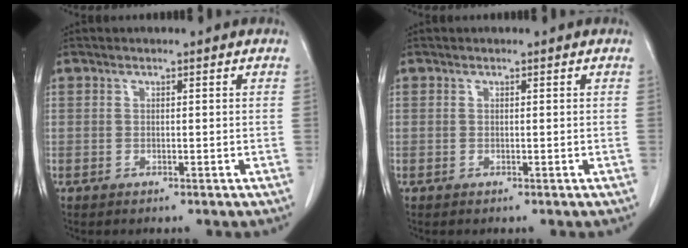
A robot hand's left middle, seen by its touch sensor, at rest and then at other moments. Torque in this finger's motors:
{"motor_torque": [0.00, 0.01, 0.00, 0.00]}